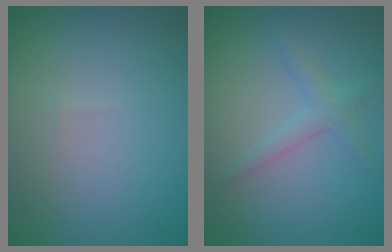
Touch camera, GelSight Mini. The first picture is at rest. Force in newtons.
{"total": 1.7, "press": 1.7, "slide": 0.1}